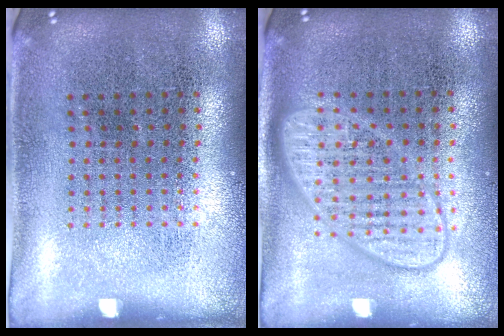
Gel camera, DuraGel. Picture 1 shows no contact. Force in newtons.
{"total": 2.8, "press": 2.8, "slide": 0.5}